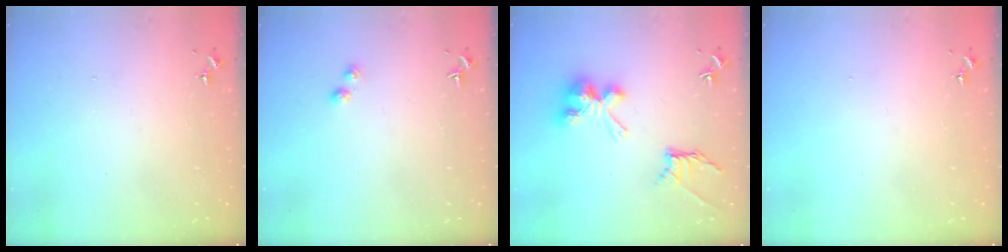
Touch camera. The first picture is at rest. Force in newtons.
{"total": 2.3, "press": 2.2, "slide": 0.3}
{"total": 9.5, "press": 9.5, "slide": 0.2}
{"total": 0.0}